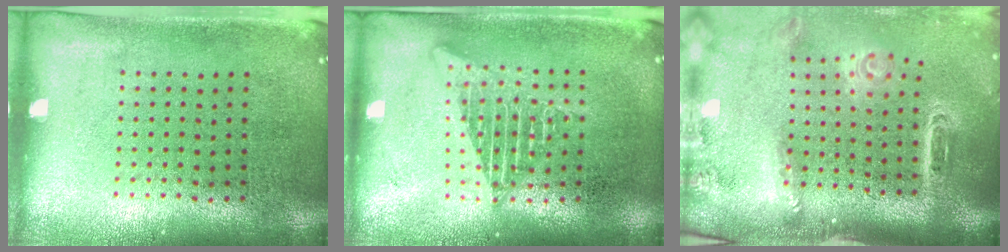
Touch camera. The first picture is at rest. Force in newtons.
{"total": 2.8, "press": 2.8, "slide": 0.3}
{"total": 2.9, "press": 2.1, "slide": 2.1}